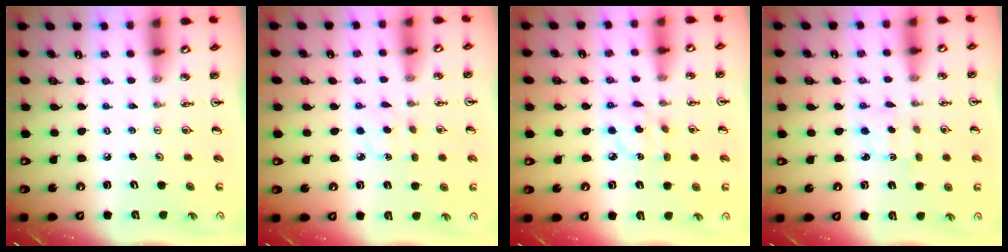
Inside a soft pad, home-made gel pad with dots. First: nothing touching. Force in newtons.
{"total": 2.6, "press": 2.6, "slide": 0.5}
{"total": 5.6, "press": 5.6, "slide": 0.4}
{"total": 1.7, "press": 1.5, "slide": 0.7}